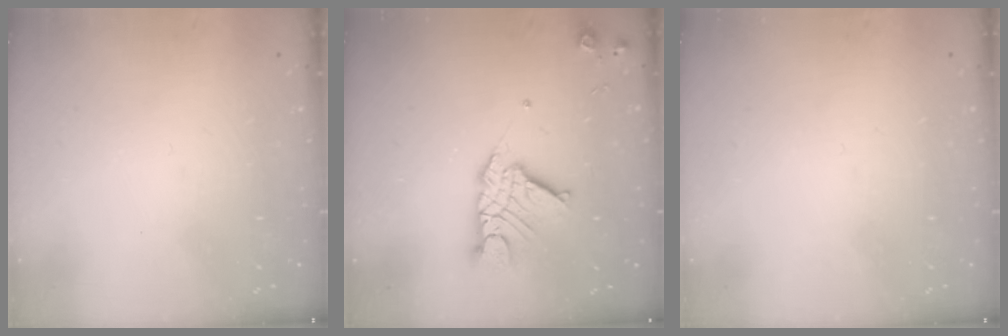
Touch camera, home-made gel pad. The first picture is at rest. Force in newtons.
{"total": 13.4, "press": 13.3, "slide": 1.2}
{"total": 0.0}